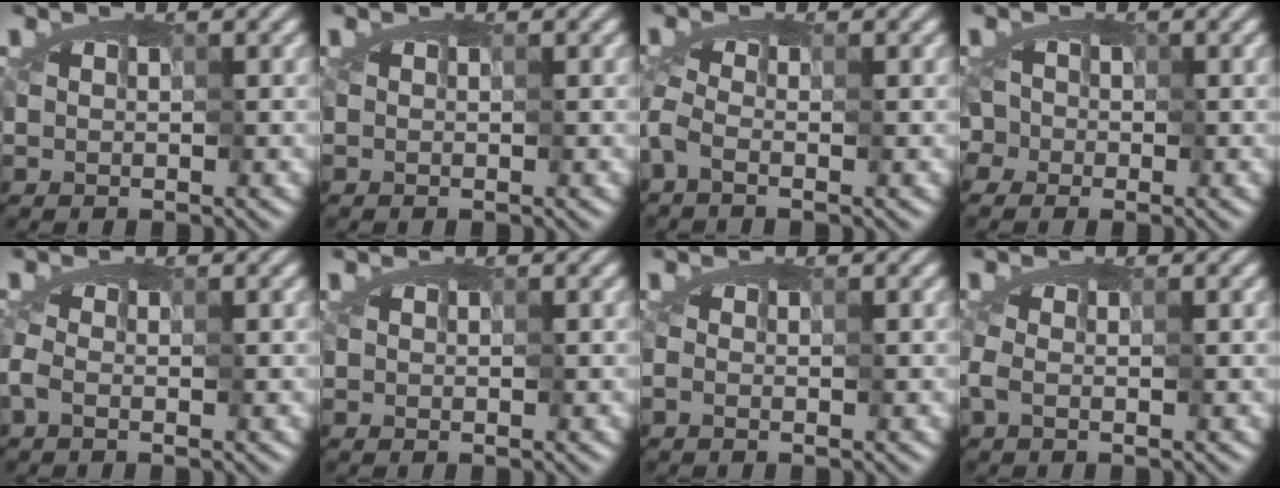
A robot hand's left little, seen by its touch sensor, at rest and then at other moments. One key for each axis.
{"total": 0.0}
{"total": 1.9, "fx": -1.6, "fy": 0.0, "fz": 0.9, "tx": -0.027, "ty": -0.004, "tz": -0.031}
{"total": 3.3, "fx": 0.0, "fy": 2.6, "fz": 2.1, "tx": -0.038, "ty": 0.021, "tz": -0.006}
{"total": 0.9, "fx": -0.7, "fy": -0.1, "fz": 0.5, "tx": -0.016, "ty": -0.005, "tz": -0.008}
{"total": 0.0}
{"total": 0.8, "fx": -0.3, "fy": -0.6, "fz": -0.3, "tx": 0.007, "ty": -0.005, "tz": -0.007}
{"total": 0.7, "fx": -0.5, "fy": -0.4, "fz": 0.2, "tx": -0.010, "ty": -0.006, "tz": -0.003}